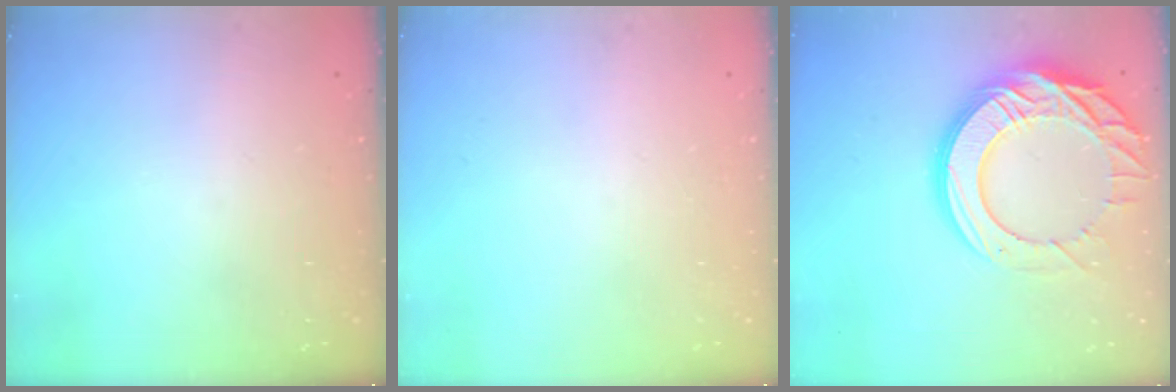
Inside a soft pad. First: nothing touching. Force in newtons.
{"total": 0.0}
{"total": 22.6, "press": 22.5, "slide": 2.2}